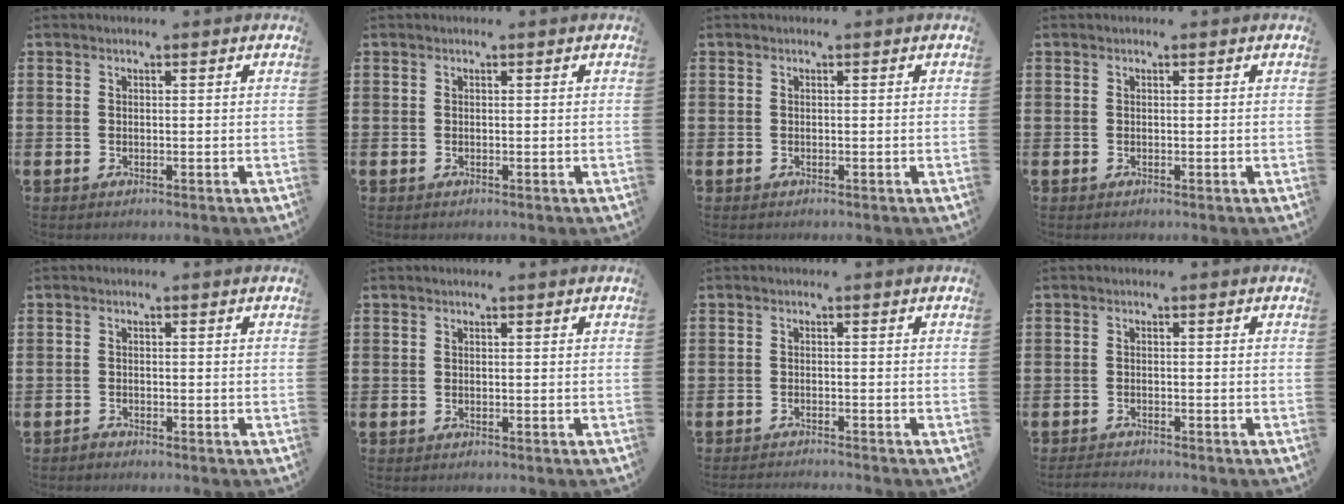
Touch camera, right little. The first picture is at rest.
{"total": 0.0}
{"total": 0.0}
{"total": 0.0}
{"total": 0.7, "force": [-0.7, 0.2, 0.1], "torque": [-0.003, -0.002, -0.015]}
{"total": 0.0}
{"total": 1.0, "force": [-1.0, -0.2, 0.0], "torque": [-0.001, 0.000, -0.020]}
{"total": 1.2, "force": [-1.2, 0.0, 0.2], "torque": [-0.006, 0.001, -0.024]}